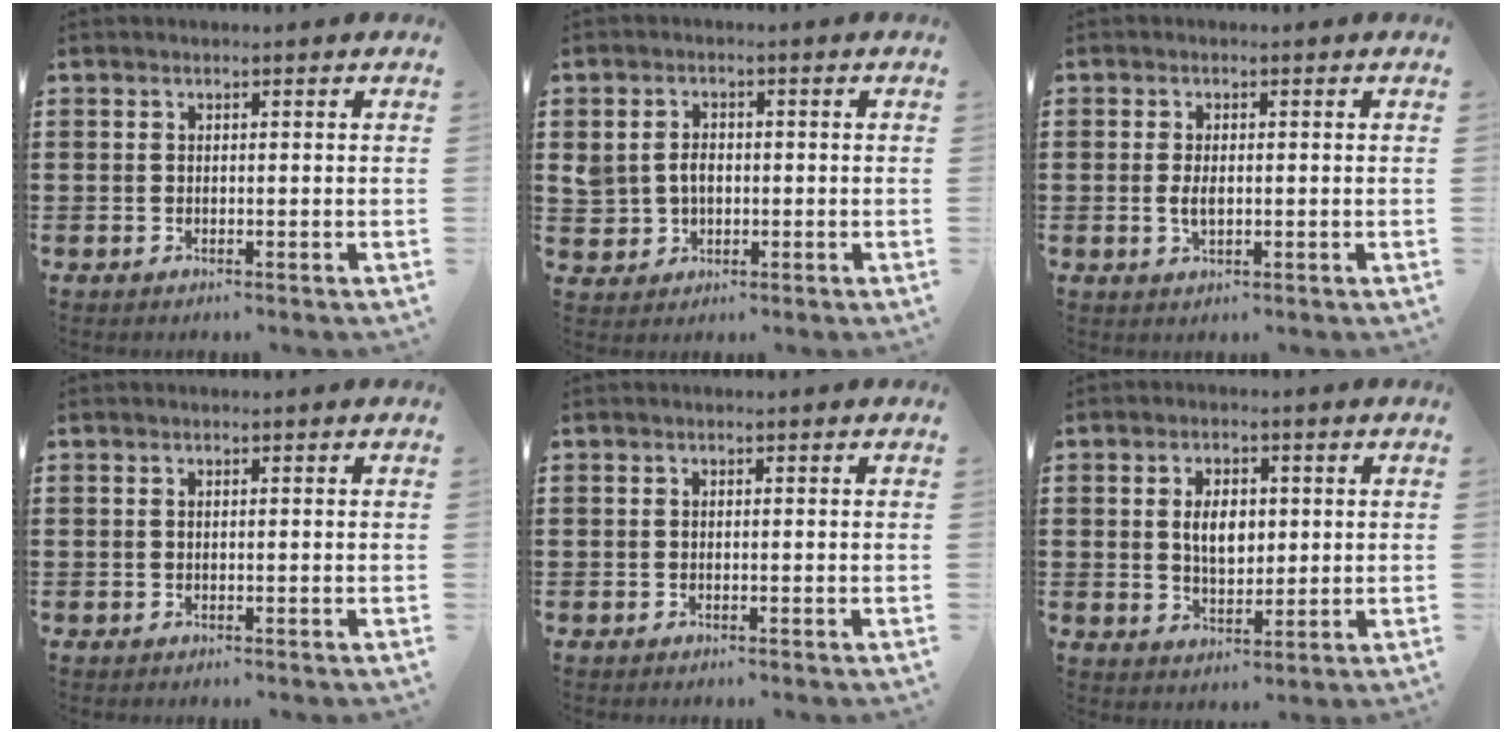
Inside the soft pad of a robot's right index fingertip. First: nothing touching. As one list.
[{"total": 3.5, "force": [0.0, 2.9, 2.0], "torque": [-0.055, 0.008, -0.004]}, {"total": 2.3, "force": [0.0, 1.1, 2.1], "torque": [-0.041, 0.003, -0.001]}, {"total": 0.0}, {"total": 0.0}, {"total": 4.9, "force": [0.6, 2.9, 3.8], "torque": [-0.057, 0.001, 0.003]}]